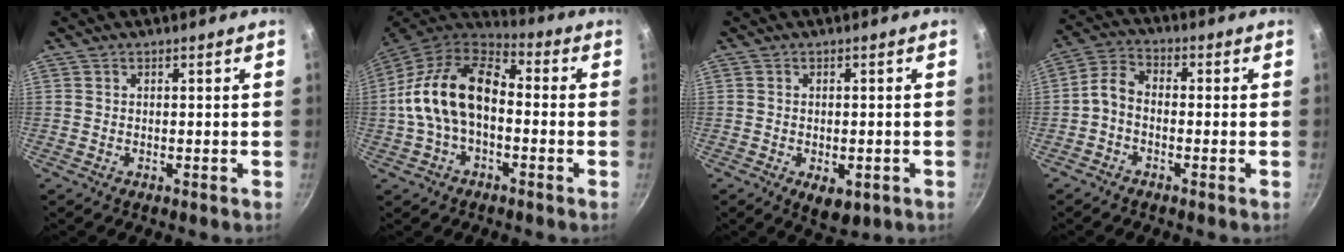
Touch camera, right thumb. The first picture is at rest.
{"total": 17.1, "force": [-1.3, 10.5, 13.5], "torque": [-0.227, 0.044, -0.040]}
{"total": 5.3, "force": [-1.8, 3.0, 4.0], "torque": [-0.042, 0.001, -0.017]}
{"total": 4.9, "force": [-1.5, 3.2, 3.4], "torque": [-0.071, 0.032, -0.043]}